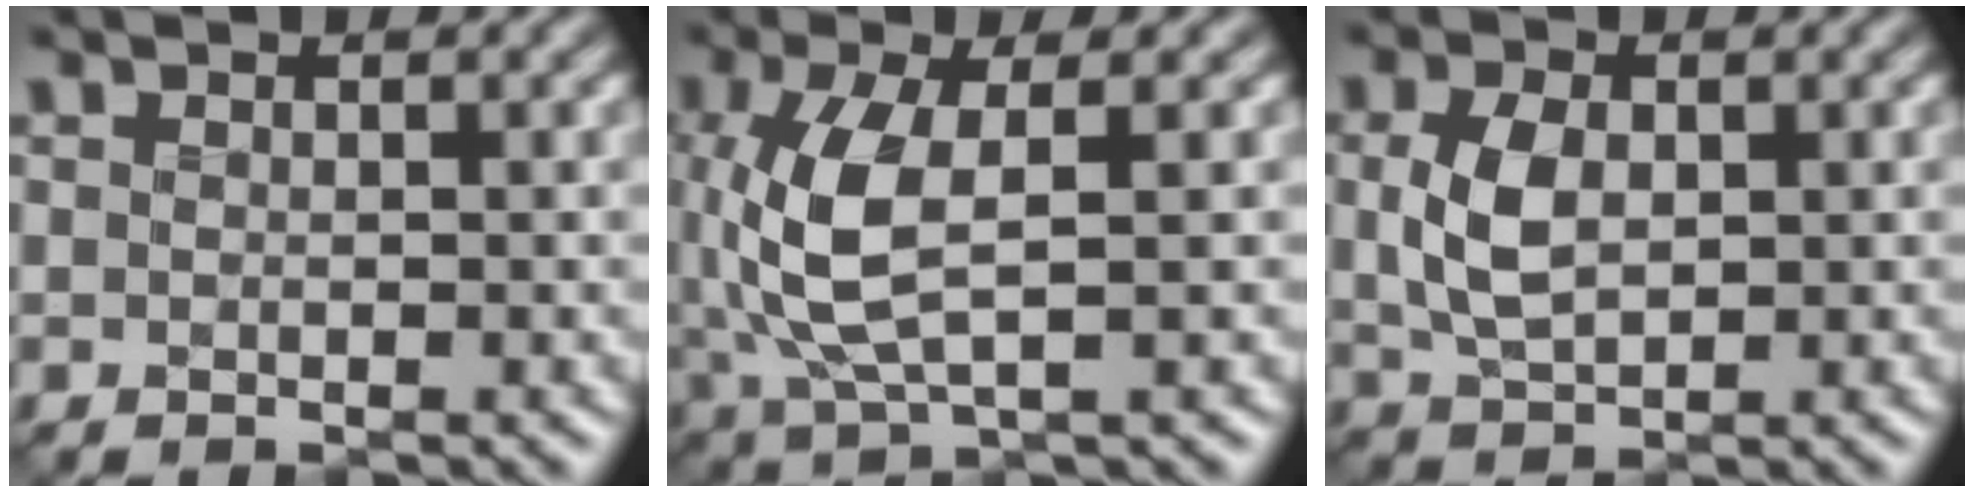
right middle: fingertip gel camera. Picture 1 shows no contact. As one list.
[{"total": 6.1, "force": [-0.2, 2.4, 5.6], "torque": [-0.140, -0.003, -0.001]}, {"total": 3.9, "force": [-0.1, 2.4, 3.1], "torque": [-0.074, -0.001, -0.001]}]